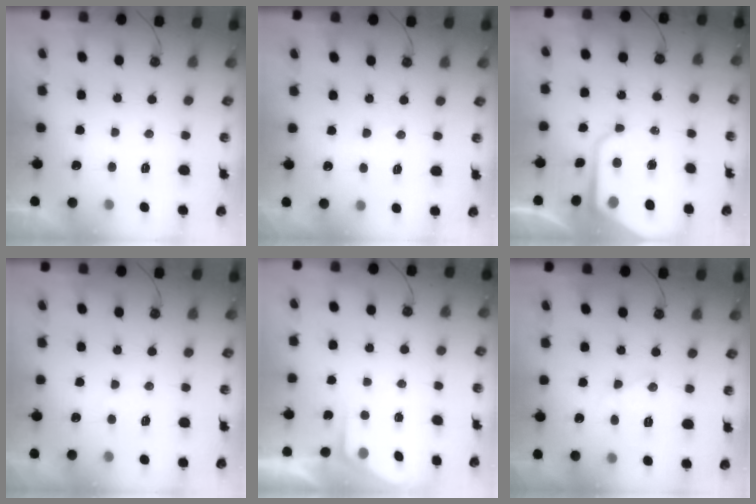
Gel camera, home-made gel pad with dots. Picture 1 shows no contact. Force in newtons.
{"total": 5.1, "press": 5.0, "slide": 0.8}
{"total": 11.6, "press": 11.5, "slide": 1.0}
{"total": 4.2, "press": 4.2, "slide": 0.4}
{"total": 2.2, "press": 2.2, "slide": 0.4}
{"total": 8.9, "press": 8.9, "slide": 0.4}